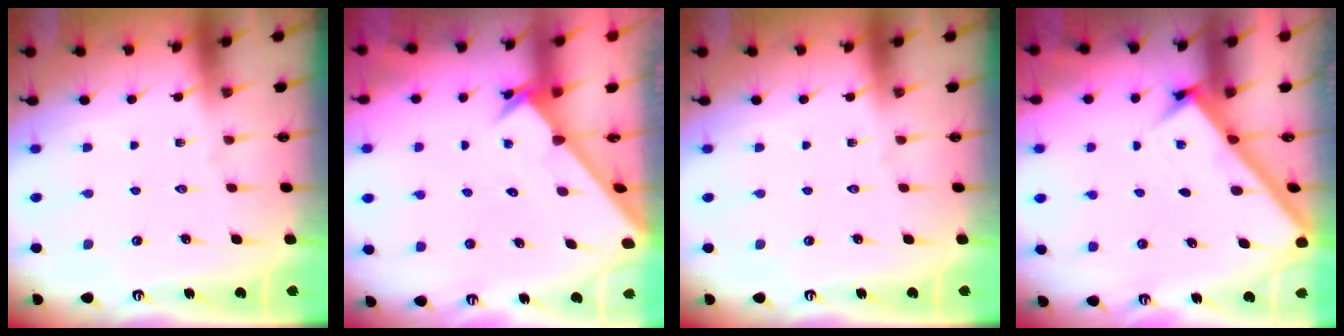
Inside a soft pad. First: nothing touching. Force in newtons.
{"total": 2.4, "press": 2.4, "slide": 0.2}
{"total": 0.0}
{"total": 2.5, "press": 2.4, "slide": 0.4}